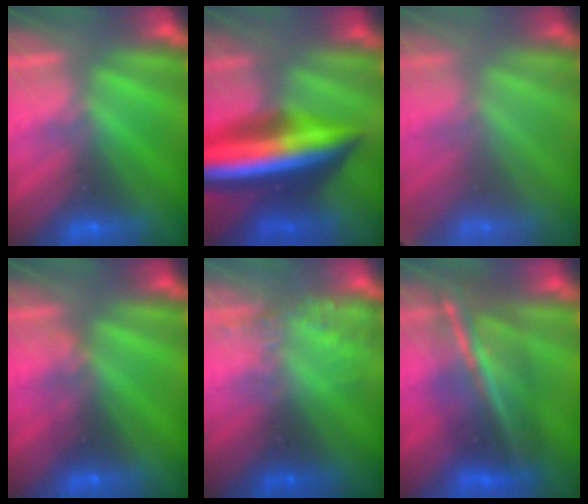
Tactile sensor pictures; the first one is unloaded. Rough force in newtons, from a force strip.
{"total": 9.0}
{"total": 1.4}
{"total": 2.3}
{"total": 2.2}
{"total": 7.4}